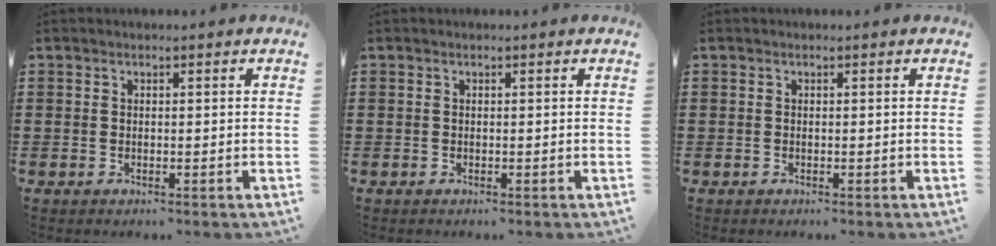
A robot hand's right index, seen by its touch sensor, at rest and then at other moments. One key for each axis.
{"total": 0.0}
{"total": 0.0}